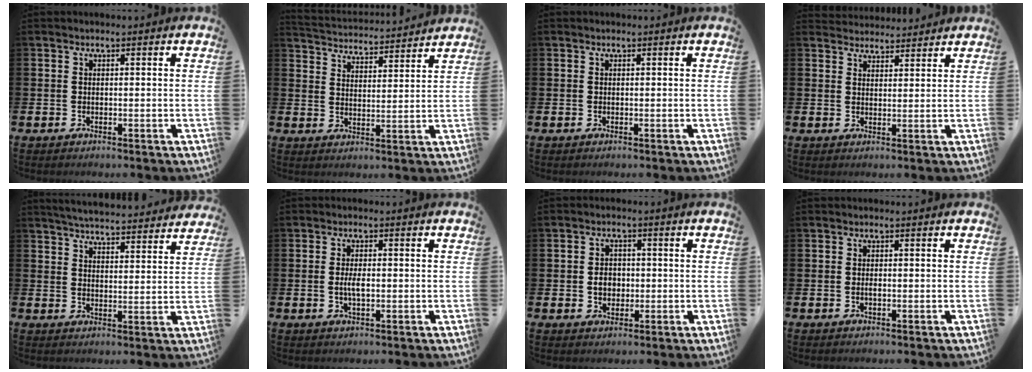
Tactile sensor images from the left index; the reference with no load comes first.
{"total": 4.3, "force": [4.3, 0.4, -0.2], "torque": [-0.016, -0.035, 0.072]}
{"total": 0.0}
{"total": 3.4, "force": [3.3, 0.8, -0.4], "torque": [0.005, -0.017, 0.060]}
{"total": 5.4, "force": [5.3, 0.5, 0.6], "torque": [-0.025, -0.037, 0.093]}
{"total": 2.7, "force": [-0.1, 1.2, 2.4], "torque": [-0.038, -0.001, -0.004]}
{"total": 3.0, "force": [-0.2, 2.5, 1.6], "torque": [-0.013, -0.001, -0.012]}
{"total": 0.5, "force": [0.0, 0.2, 0.5], "torque": [-0.011, -0.001, -0.001]}